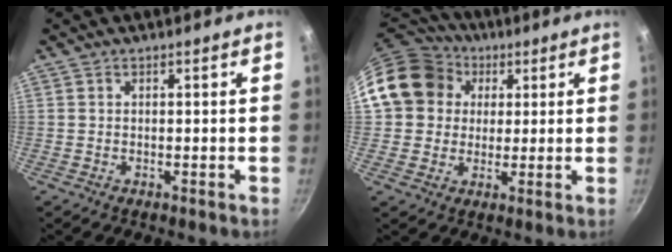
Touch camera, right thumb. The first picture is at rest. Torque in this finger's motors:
{"motor_torque": [0.96, 1.52, 0.61, -0.61, 0.25]}